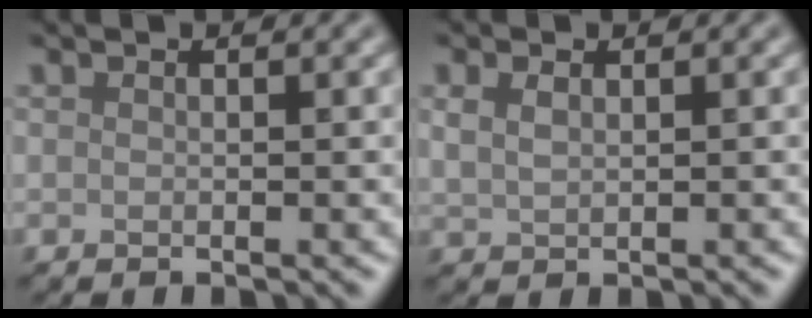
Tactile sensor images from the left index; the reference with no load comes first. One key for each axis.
{"total": 1.6, "fx": 0.8, "fy": 0.8, "fz": 1.1, "tx": -0.027, "ty": 0.002, "tz": 0.019}